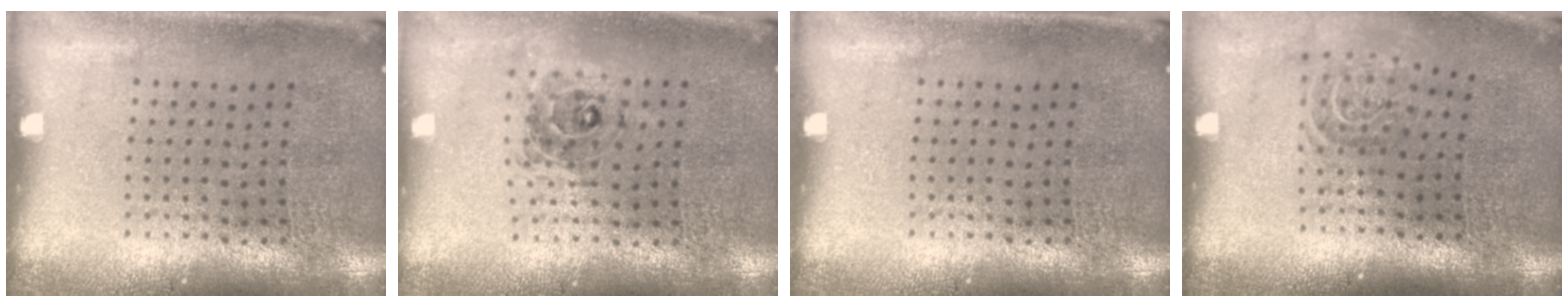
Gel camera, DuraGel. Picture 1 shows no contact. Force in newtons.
{"total": 0.7, "press": 0.7, "slide": 0.1}
{"total": 0.0}
{"total": 1.6, "press": 1.1, "slide": 1.1}